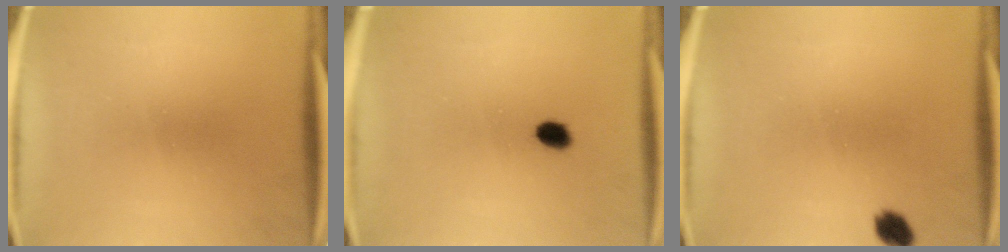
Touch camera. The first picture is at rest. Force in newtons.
{"total": 2.6}
{"total": 2.9}